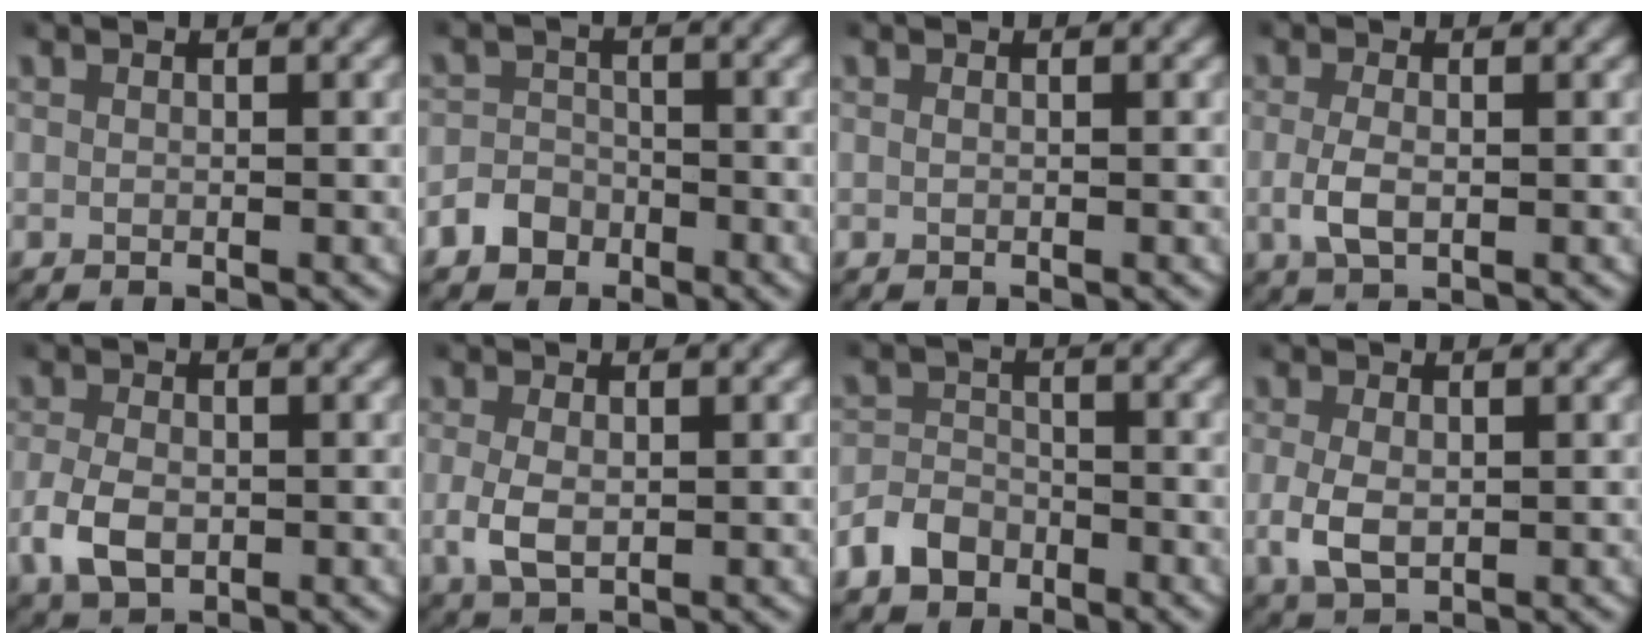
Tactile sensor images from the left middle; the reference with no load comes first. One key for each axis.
{"total": 4.0, "fx": -2.6, "fy": 3.0, "fz": 0.5, "tx": -0.012, "ty": -0.003, "tz": -0.050}
{"total": 0.0}
{"total": 2.6, "fx": -0.3, "fy": 1.3, "fz": 2.2, "tx": -0.057, "ty": -0.009, "tz": 0.000}
{"total": 4.0, "fx": -1.1, "fy": 2.7, "fz": 2.7, "tx": -0.066, "ty": -0.012, "tz": -0.013}
{"total": 3.2, "fx": -0.3, "fy": 1.9, "fz": 2.5, "tx": -0.067, "ty": -0.012, "tz": 0.003}
{"total": 4.0, "fx": -2.8, "fy": 2.7, "fz": 0.9, "tx": -0.020, "ty": -0.001, "tz": -0.054}
{"total": 3.7, "fx": -0.5, "fy": 2.4, "fz": 2.8, "tx": -0.073, "ty": -0.013, "tz": 0.003}